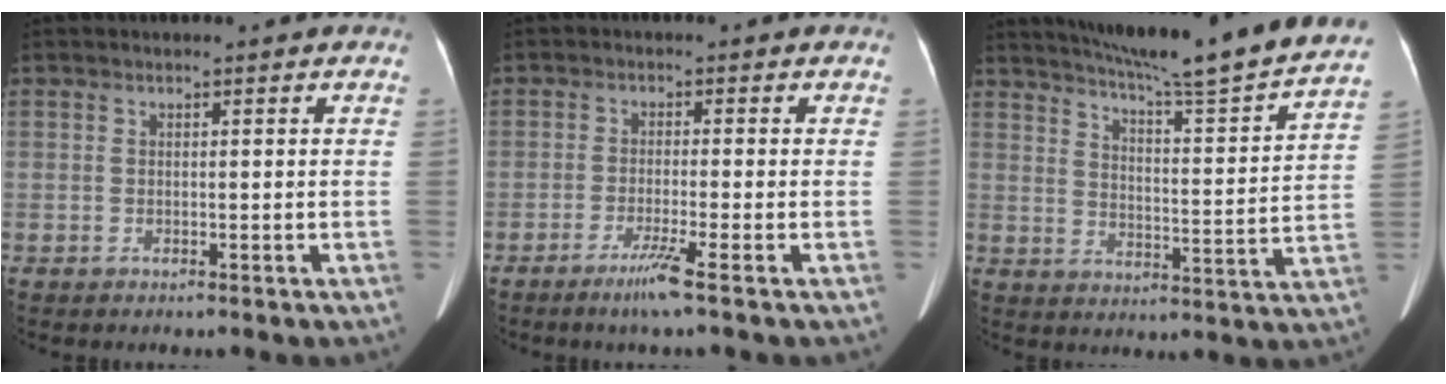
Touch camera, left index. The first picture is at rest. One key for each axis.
{"total": 3.9, "fx": -2.5, "fy": -0.9, "fz": 2.8, "tx": -0.060, "ty": -0.012, "tz": -0.049}
{"total": 22.5, "fx": 20.2, "fy": -0.8, "fz": 9.9, "tx": -0.155, "ty": -0.055, "tz": 0.266}